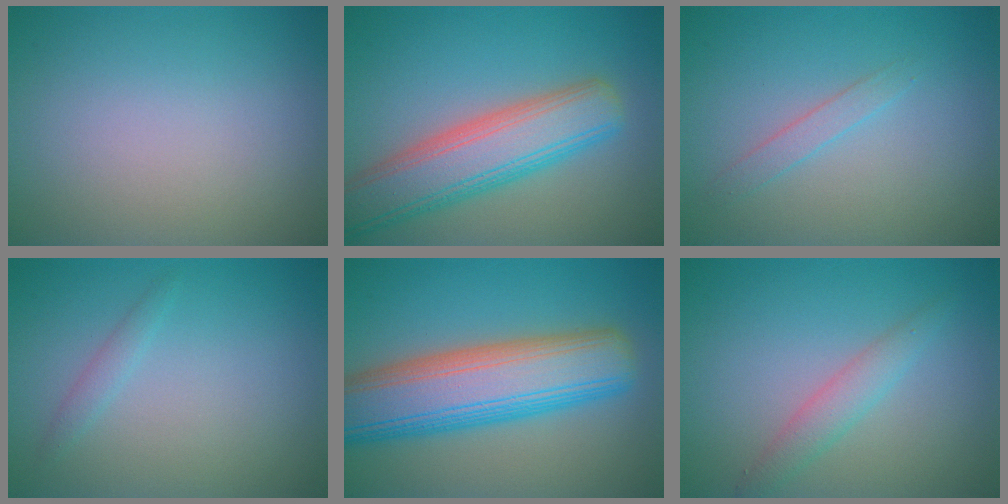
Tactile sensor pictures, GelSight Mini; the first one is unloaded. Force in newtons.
{"total": 7.7, "press": 7.7, "slide": 0.6}
{"total": 1.3, "press": 1.3, "slide": 0.1}
{"total": 1.6, "press": 1.6, "slide": 0.1}
{"total": 10.8, "press": 10.8, "slide": 0.4}
{"total": 2.2, "press": 2.2, "slide": 0.1}